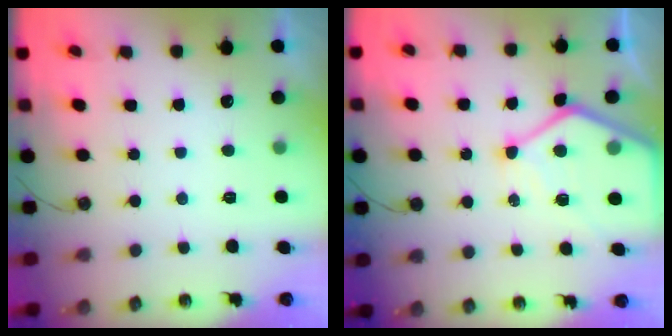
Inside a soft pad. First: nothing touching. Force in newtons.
{"total": 13.7, "press": 13.6, "slide": 1.5}